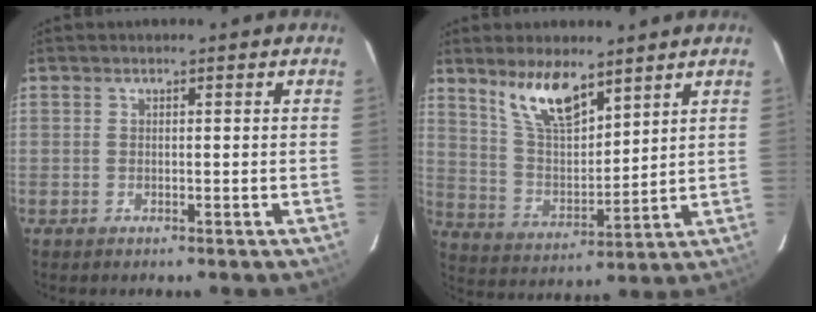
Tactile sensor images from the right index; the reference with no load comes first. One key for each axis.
{"total": 11.1, "fx": 7.7, "fy": 3.7, "fz": 7.0, "tx": -0.127, "ty": 0.002, "tz": 0.158}